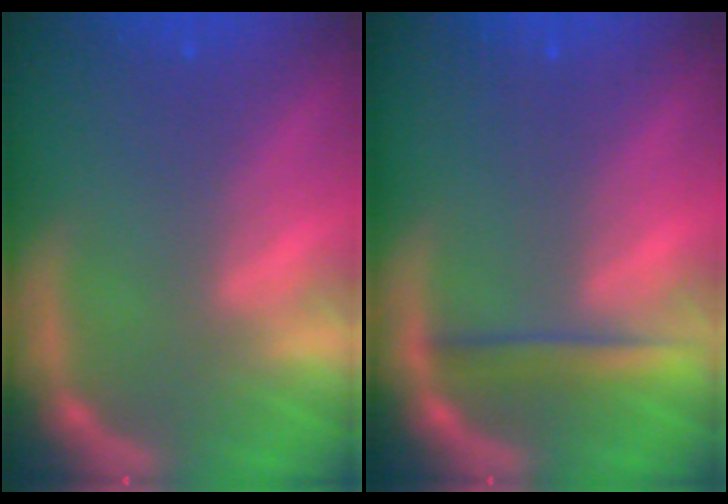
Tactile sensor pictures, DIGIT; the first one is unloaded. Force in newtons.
{"total": 2.5}